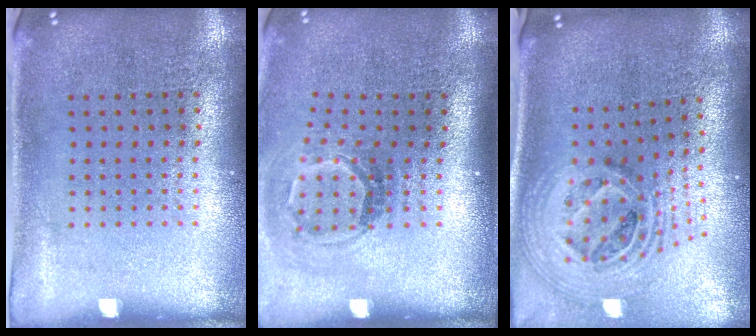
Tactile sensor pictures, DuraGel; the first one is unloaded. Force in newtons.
{"total": 1.8, "press": 1.2, "slide": 1.4}
{"total": 2.6, "press": 1.8, "slide": 1.9}